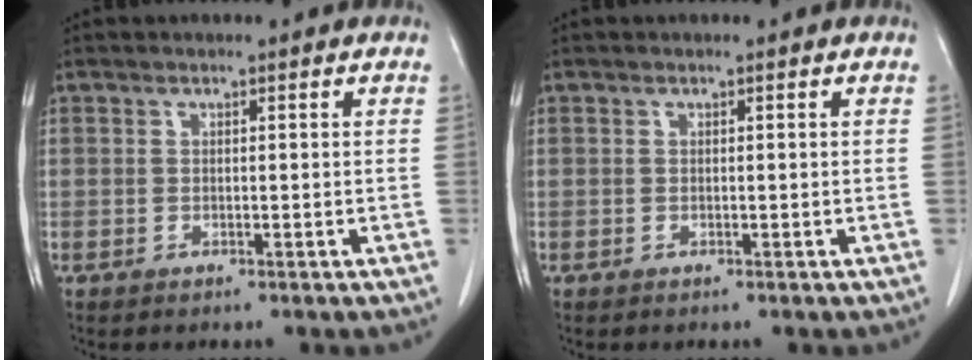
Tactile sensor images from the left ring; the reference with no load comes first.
{"total": 0.0}